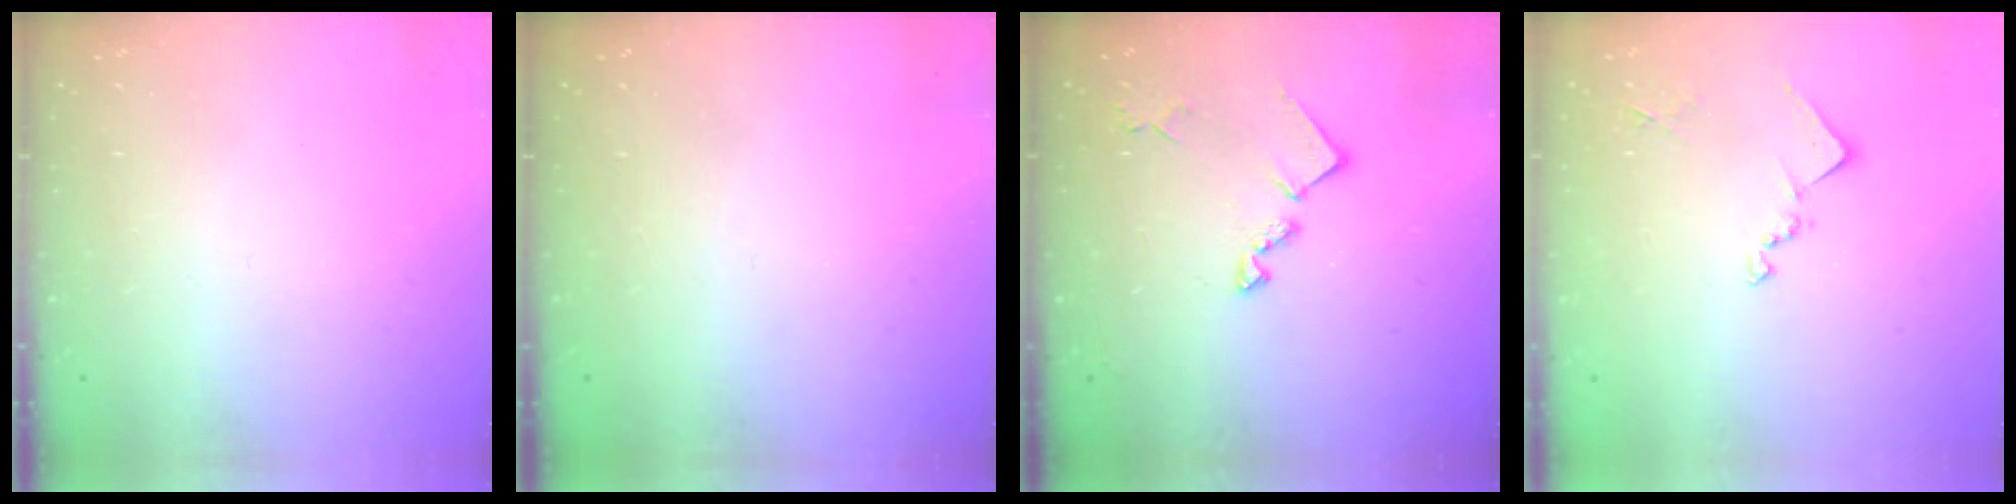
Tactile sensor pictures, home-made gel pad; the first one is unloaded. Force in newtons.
{"total": 1.0, "press": 1.0, "slide": 0.2}
{"total": 12.0, "press": 12.0, "slide": 0.4}
{"total": 10.7, "press": 10.7, "slide": 0.5}